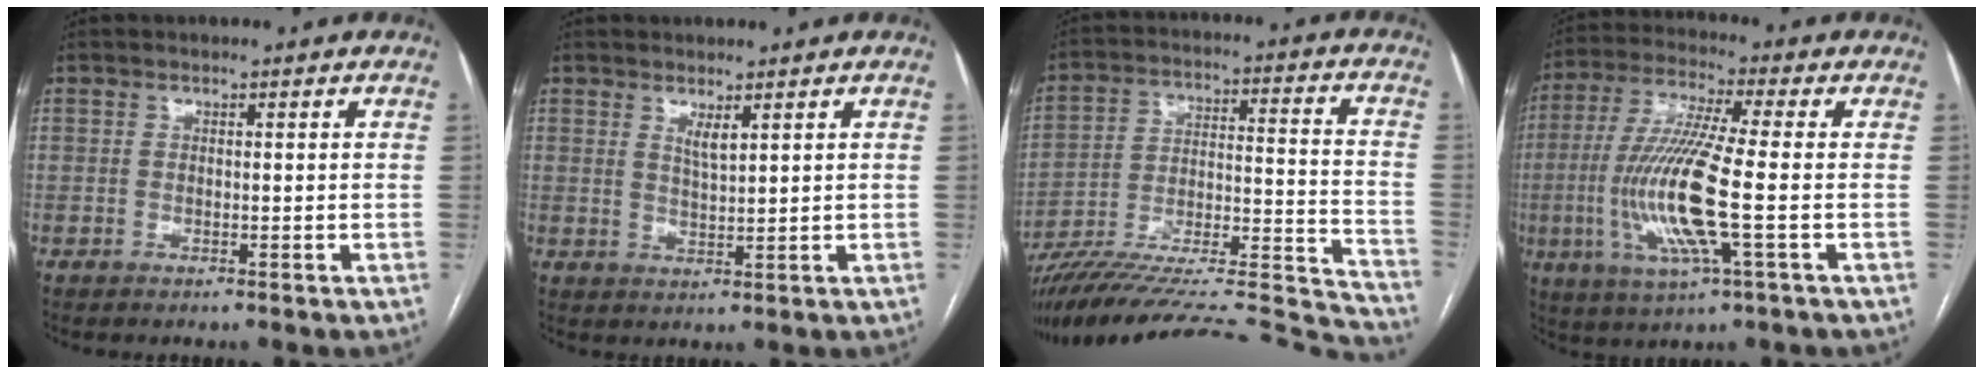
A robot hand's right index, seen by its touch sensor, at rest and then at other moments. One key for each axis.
{"total": 2.1, "fx": 1.4, "fy": 0.2, "fz": 1.6, "tx": -0.033, "ty": -0.009, "tz": 0.030}
{"total": 34.4, "fx": -31.5, "fy": 3.1, "fz": 13.6, "tx": -0.149, "ty": -0.014, "tz": -0.442}
{"total": 13.7, "fx": -2.6, "fy": 0.5, "fz": 13.4, "tx": -0.286, "ty": -0.014, "tz": -0.055}